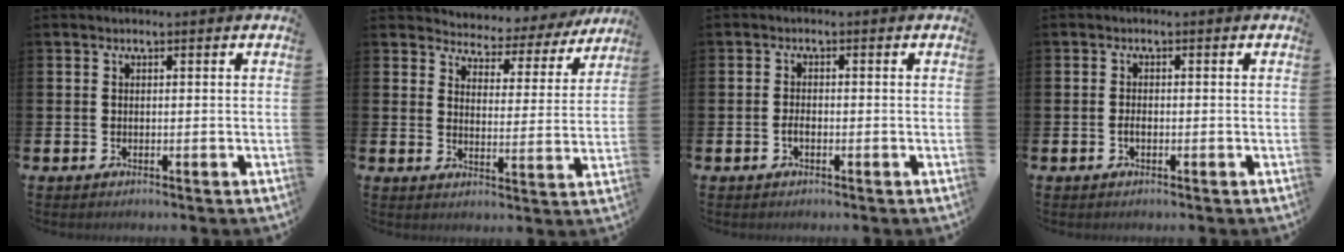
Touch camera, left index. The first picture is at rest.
{"total": 4.1, "force": [3.9, 1.2, 0.0], "torque": [-0.018, -0.044, 0.060]}
{"total": 1.2, "force": [-0.6, 0.6, 0.9], "torque": [-0.016, 0.000, -0.012]}
{"total": 1.0, "force": [-0.4, 0.5, 0.8], "torque": [-0.014, -0.001, -0.008]}